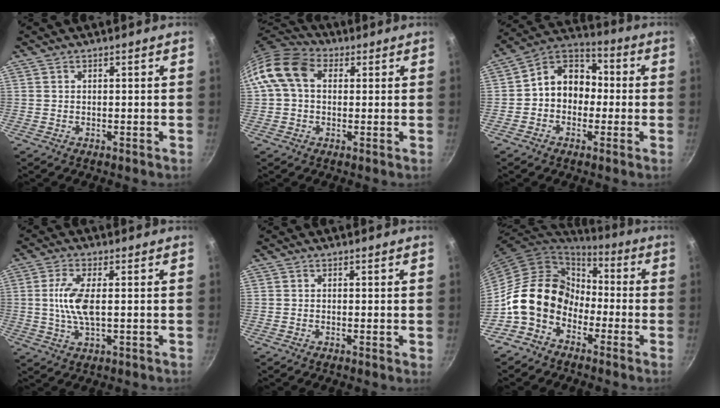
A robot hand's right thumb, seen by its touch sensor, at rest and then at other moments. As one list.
[{"total": 11.0, "force": [2.2, 8.0, 7.2], "torque": [-0.116, 0.022, 0.021]}, {"total": 10.4, "force": [-0.7, 8.4, 6.1], "torque": [-0.053, 0.042, -0.037]}, {"total": 7.5, "force": [0.4, 2.7, 7.0], "torque": [-0.153, 0.002, 0.005]}, {"total": 0.6, "force": [0.0, 0.1, 0.6], "torque": [-0.009, -0.002, -0.004]}, {"total": 13.6, "force": [-5.0, 10.4, 7.0], "torque": [-0.081, 0.055, -0.108]}]